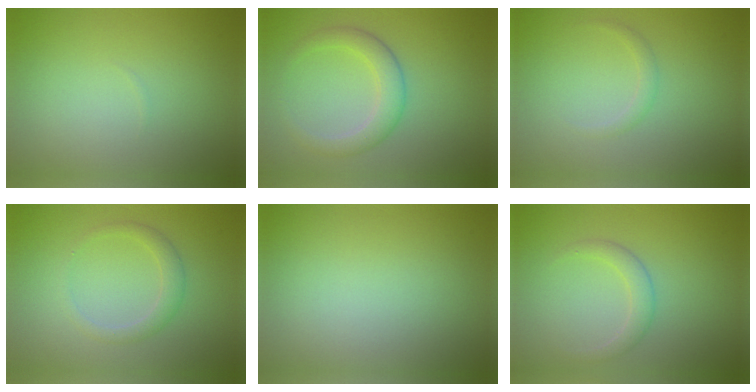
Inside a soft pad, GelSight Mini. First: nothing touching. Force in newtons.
{"total": 3.3, "press": 3.3, "slide": 0.1}
{"total": 1.0, "press": 1.0, "slide": 0.0}
{"total": 1.9, "press": 1.9, "slide": 0.0}
{"total": 0.0}
{"total": 1.8, "press": 1.8, "slide": 0.2}